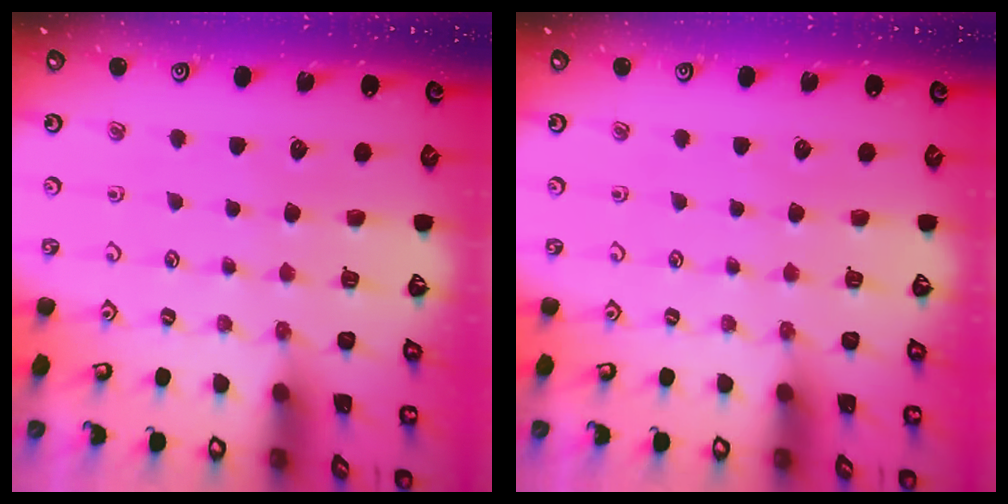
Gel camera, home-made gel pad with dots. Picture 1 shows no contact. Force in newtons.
{"total": 0.0}